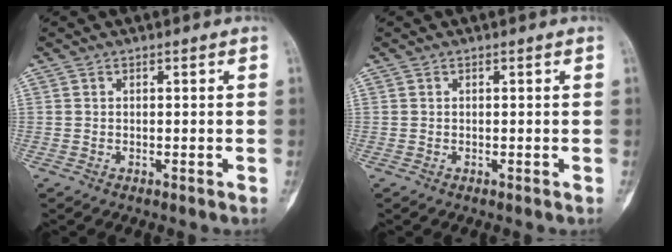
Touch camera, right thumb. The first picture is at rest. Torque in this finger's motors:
{"motor_torque": [0.00, 0.00, 0.05, 0.00, 0.00]}